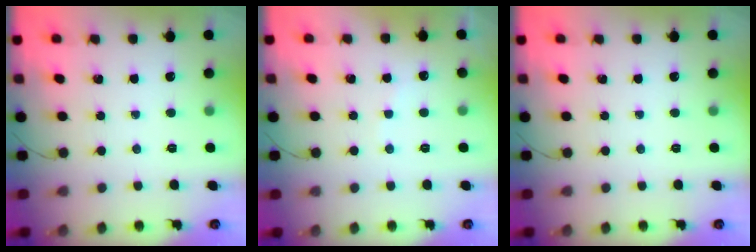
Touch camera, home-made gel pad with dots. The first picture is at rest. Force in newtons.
{"total": 5.1, "press": 5.1, "slide": 0.8}
{"total": 0.0}